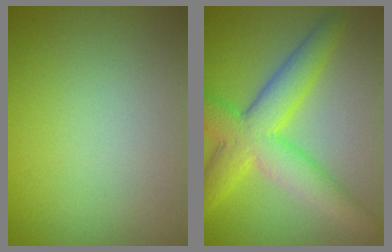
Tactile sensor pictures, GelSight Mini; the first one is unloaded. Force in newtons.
{"total": 7.2, "press": 7.2, "slide": 0.1}